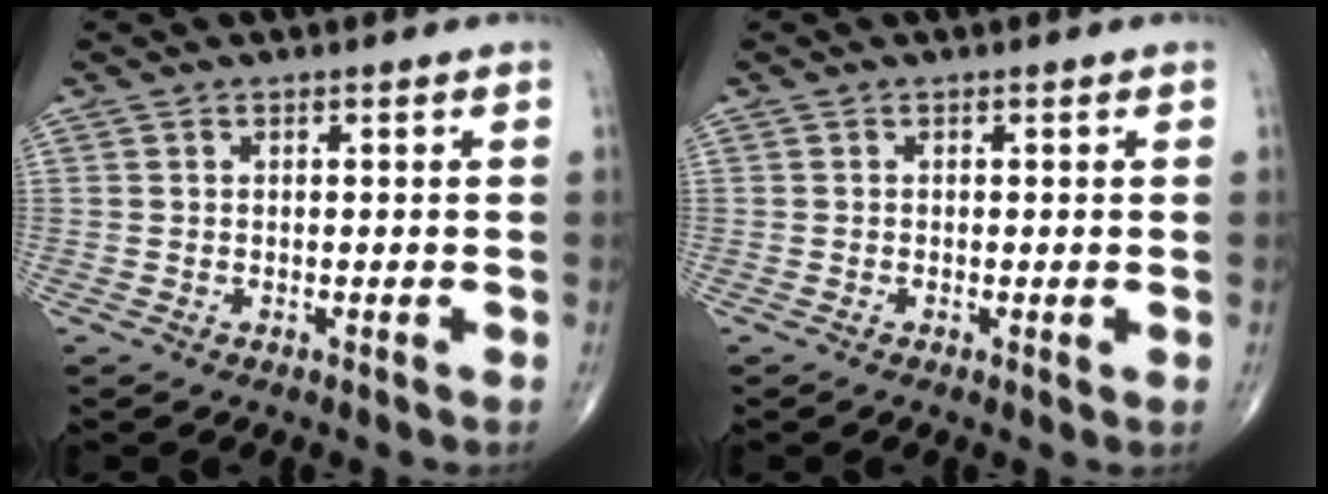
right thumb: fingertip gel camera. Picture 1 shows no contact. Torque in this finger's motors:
{"motor_torque": [-0.19, 0.01, -0.15, -0.06, -0.03]}